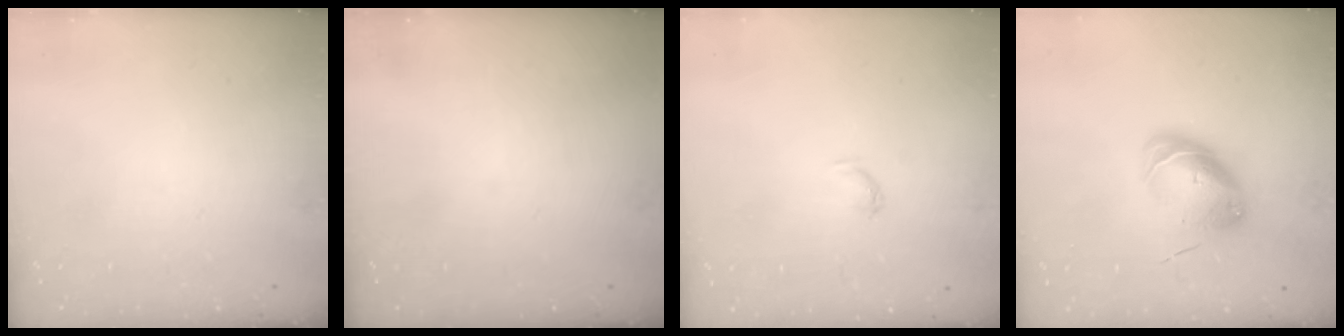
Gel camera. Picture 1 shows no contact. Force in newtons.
{"total": 0.0}
{"total": 3.9, "press": 3.8, "slide": 0.6}
{"total": 8.8, "press": 8.7, "slide": 1.2}